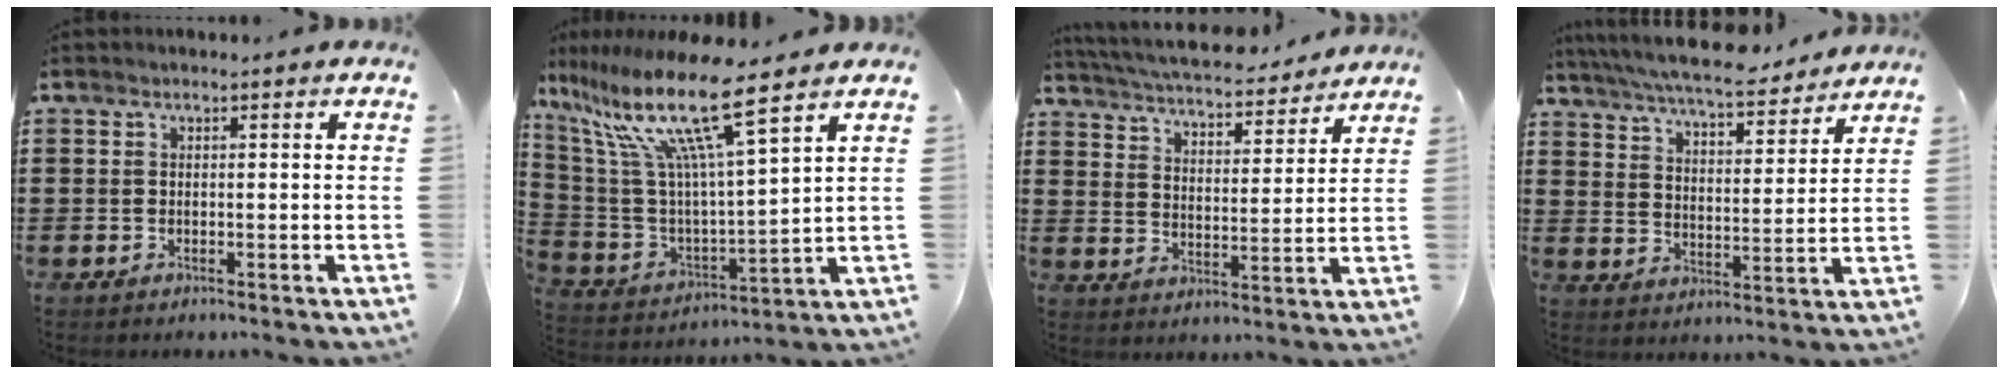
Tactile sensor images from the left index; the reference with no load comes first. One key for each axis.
{"total": 14.1, "fx": 9.8, "fy": 0.9, "fz": 10.1, "tx": -0.232, "ty": -0.062, "tz": 0.158}
{"total": 5.6, "fx": 5.3, "fy": 0.1, "fz": 1.5, "tx": -0.055, "ty": -0.038, "tz": 0.089}
{"total": 7.1, "fx": 6.6, "fy": 0.0, "fz": 2.4, "tx": -0.075, "ty": -0.043, "tz": 0.114}